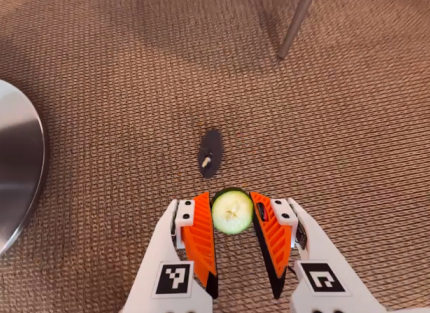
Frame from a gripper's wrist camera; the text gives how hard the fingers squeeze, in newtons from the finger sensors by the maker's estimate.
{"total": 8.4, "left": 8.4, "right": 8.5}